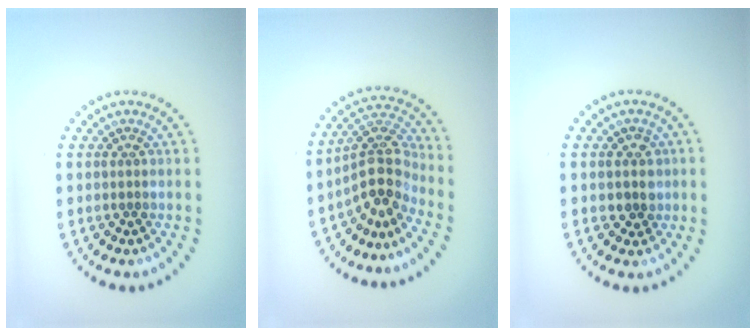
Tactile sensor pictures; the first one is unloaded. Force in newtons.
{"total": 4.0, "press": 3.1, "slide": 2.6}
{"total": 1.9, "press": 1.7, "slide": 0.8}